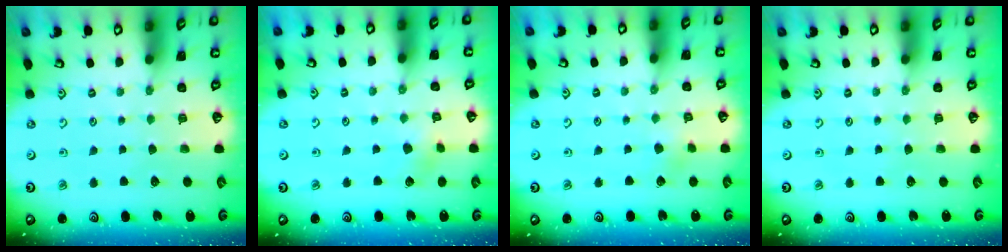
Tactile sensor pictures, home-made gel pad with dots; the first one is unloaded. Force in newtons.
{"total": 2.9, "press": 2.9, "slide": 0.4}
{"total": 3.4, "press": 3.3, "slide": 0.7}
{"total": 0.0}